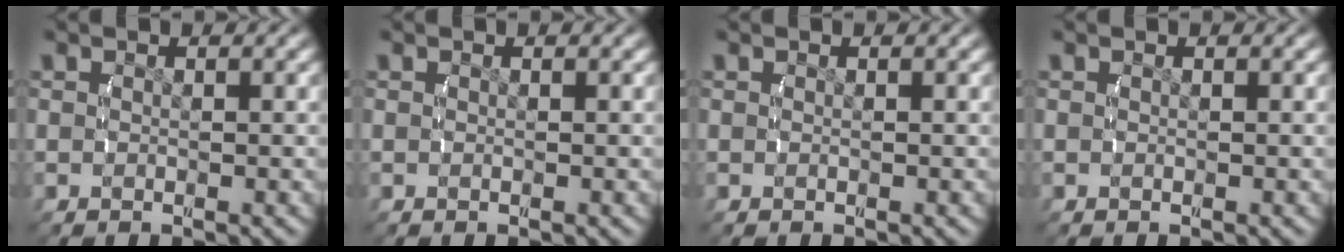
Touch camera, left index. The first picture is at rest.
{"total": 0.0}
{"total": 0.0}
{"total": 0.0}